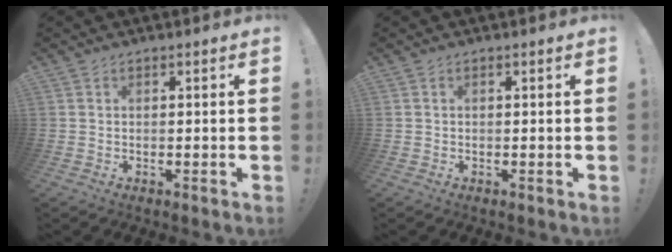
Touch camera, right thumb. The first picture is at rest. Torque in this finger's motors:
{"motor_torque": [-0.16, -0.04, -0.11, 0.04, 0.00]}